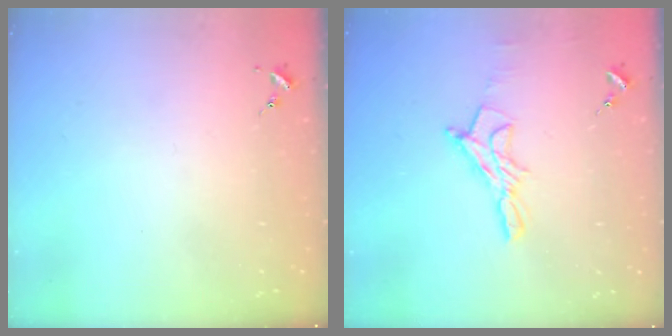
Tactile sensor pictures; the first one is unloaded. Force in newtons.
{"total": 10.8, "press": 10.8, "slide": 0.7}